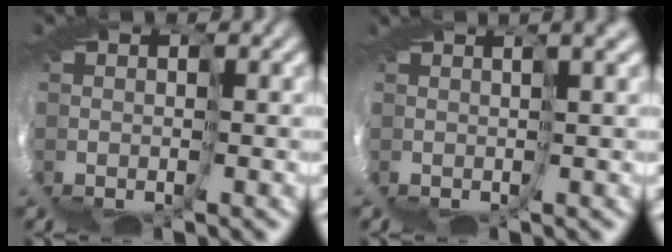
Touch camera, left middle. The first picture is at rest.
{"total": 3.0, "force": [0.2, -2.9, -0.8], "torque": [0.008, -0.003, 0.017]}